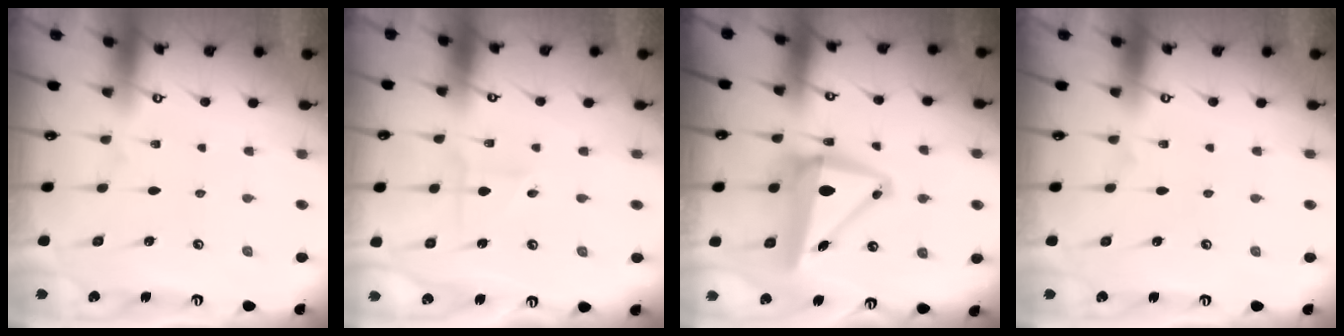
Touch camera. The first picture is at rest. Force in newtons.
{"total": 2.0, "press": 1.7, "slide": 1.0}
{"total": 11.4, "press": 11.2, "slide": 2.1}
{"total": 0.0}